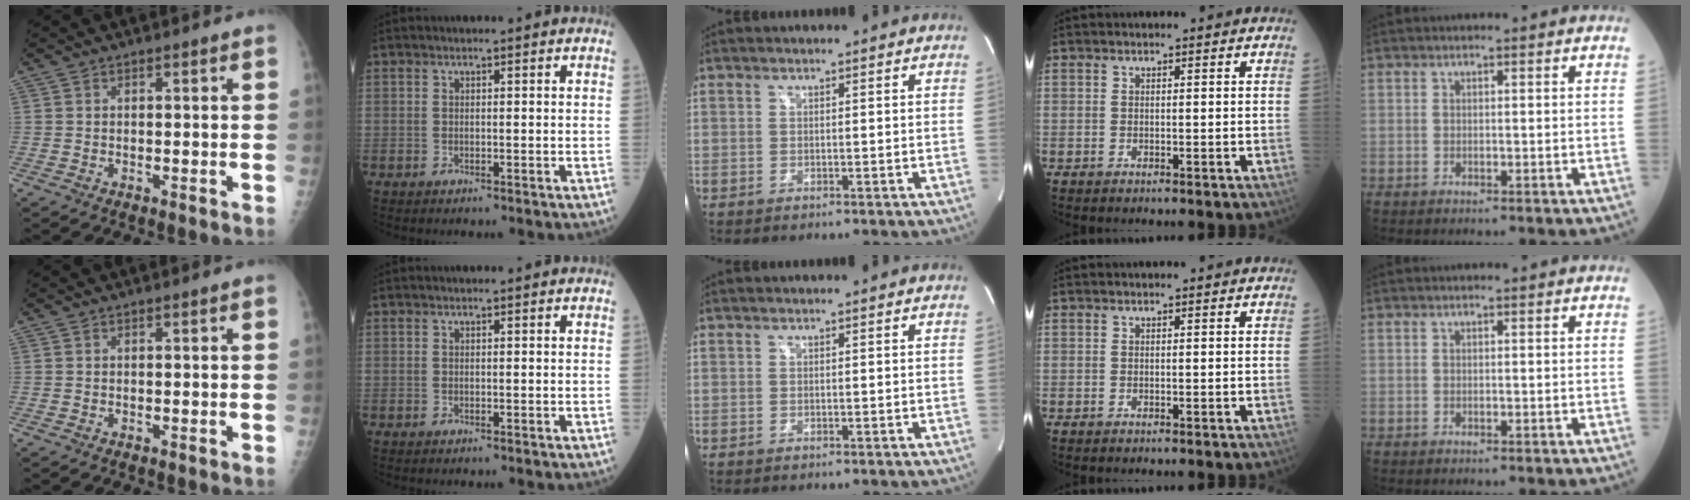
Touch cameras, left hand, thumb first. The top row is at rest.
{}